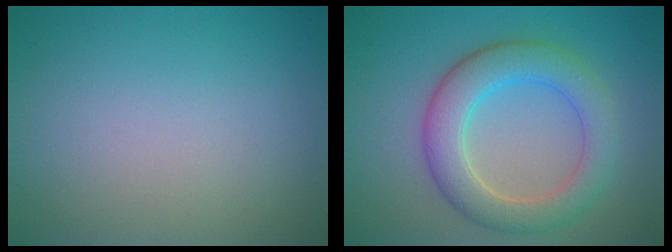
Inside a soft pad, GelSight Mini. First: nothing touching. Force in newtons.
{"total": 5.7, "press": 5.7, "slide": 0.1}